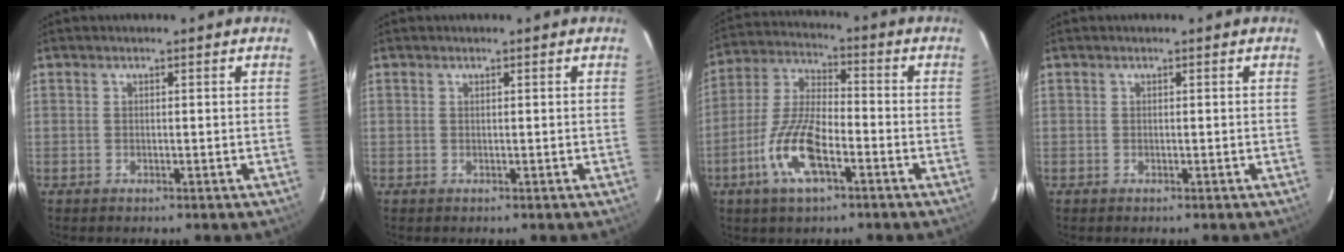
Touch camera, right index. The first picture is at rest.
{"total": 0.0}
{"total": 12.4, "force": [-5.7, 4.3, 10.2], "torque": [-0.219, -0.003, -0.112]}
{"total": 0.0}